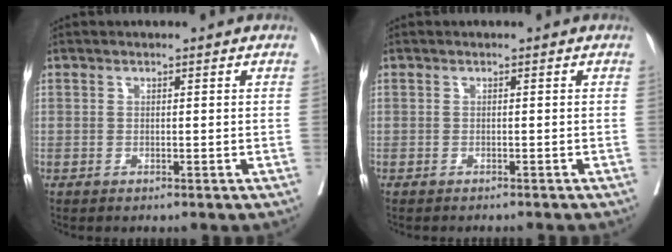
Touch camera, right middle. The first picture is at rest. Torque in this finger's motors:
{"motor_torque": [0.00, -0.15, 0.00, 0.00]}